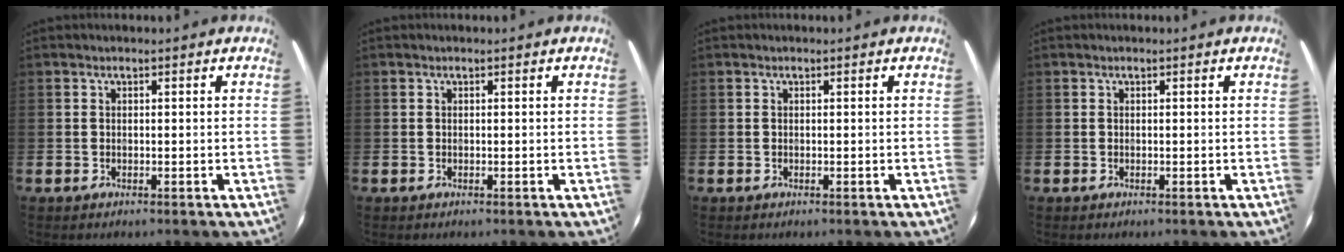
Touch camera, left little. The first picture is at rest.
{"total": 0.0}
{"total": 0.0}
{"total": 0.0}